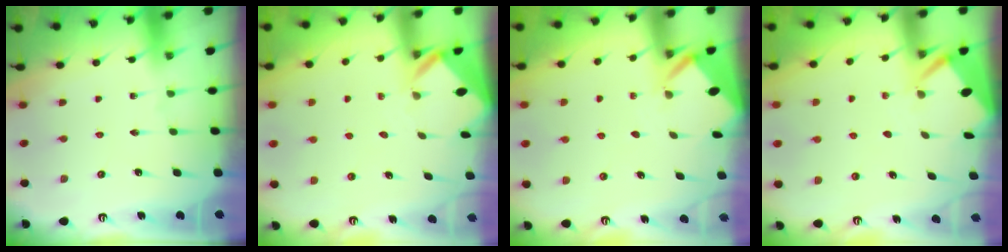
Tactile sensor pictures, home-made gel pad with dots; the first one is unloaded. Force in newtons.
{"total": 3.0, "press": 3.0, "slide": 0.2}
{"total": 2.8, "press": 2.8, "slide": 0.2}
{"total": 2.8, "press": 2.8, "slide": 0.3}